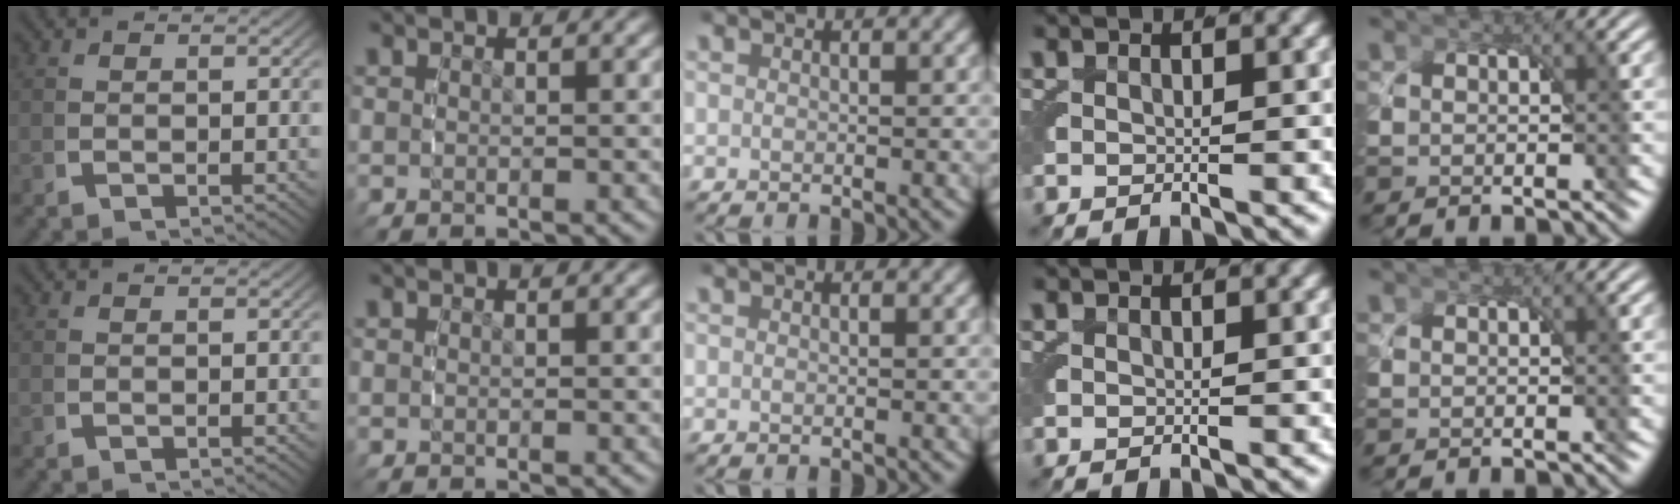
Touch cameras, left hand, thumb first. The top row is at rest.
{}